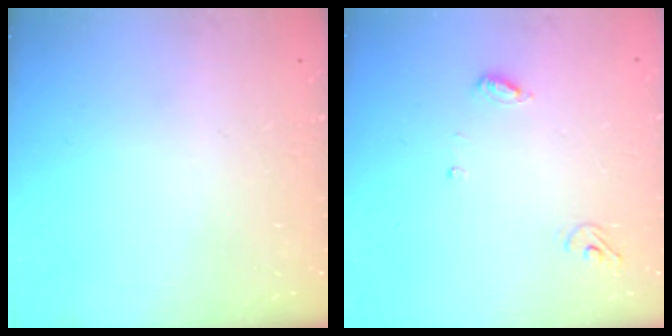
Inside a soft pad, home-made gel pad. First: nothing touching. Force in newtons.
{"total": 5.0, "press": 5.0, "slide": 0.4}